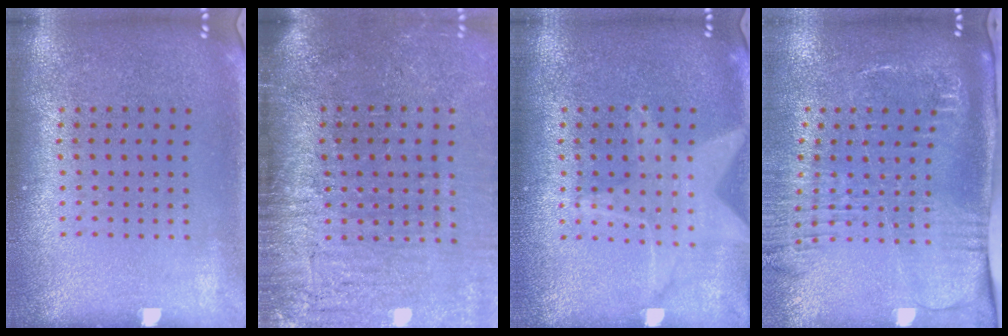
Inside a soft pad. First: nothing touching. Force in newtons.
{"total": 4.2, "press": 3.5, "slide": 2.3}
{"total": 1.5, "press": 1.5, "slide": 0.4}
{"total": 2.8, "press": 2.1, "slide": 1.8}